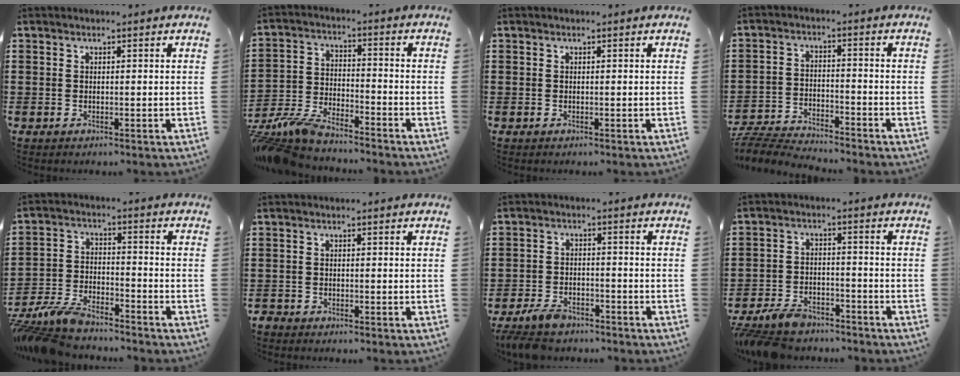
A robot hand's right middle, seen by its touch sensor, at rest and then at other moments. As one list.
[{"total": 7.3, "force": [-7.0, 0.8, 1.8], "torque": [-0.056, -0.002, -0.142]}, {"total": 0.0}, {"total": 5.3, "force": [-5.2, 0.5, 0.6], "torque": [-0.023, 0.004, -0.109]}, {"total": 7.9, "force": [-7.5, 1.4, 2.2], "torque": [-0.066, 0.004, -0.151]}, {"total": 1.6, "force": [-1.5, 0.5, -0.1], "torque": [-0.002, 0.002, -0.035]}, {"total": 4.4, "force": [-4.0, 1.4, 1.3], "torque": [-0.039, 0.004, -0.085]}, {"total": 5.9, "force": [-5.5, 1.5, 1.5], "torque": [-0.052, 0.002, -0.115]}]